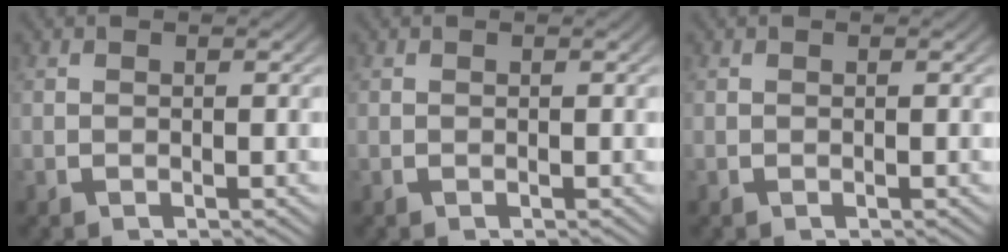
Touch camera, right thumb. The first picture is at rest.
{"total": 0.0}
{"total": 0.0}